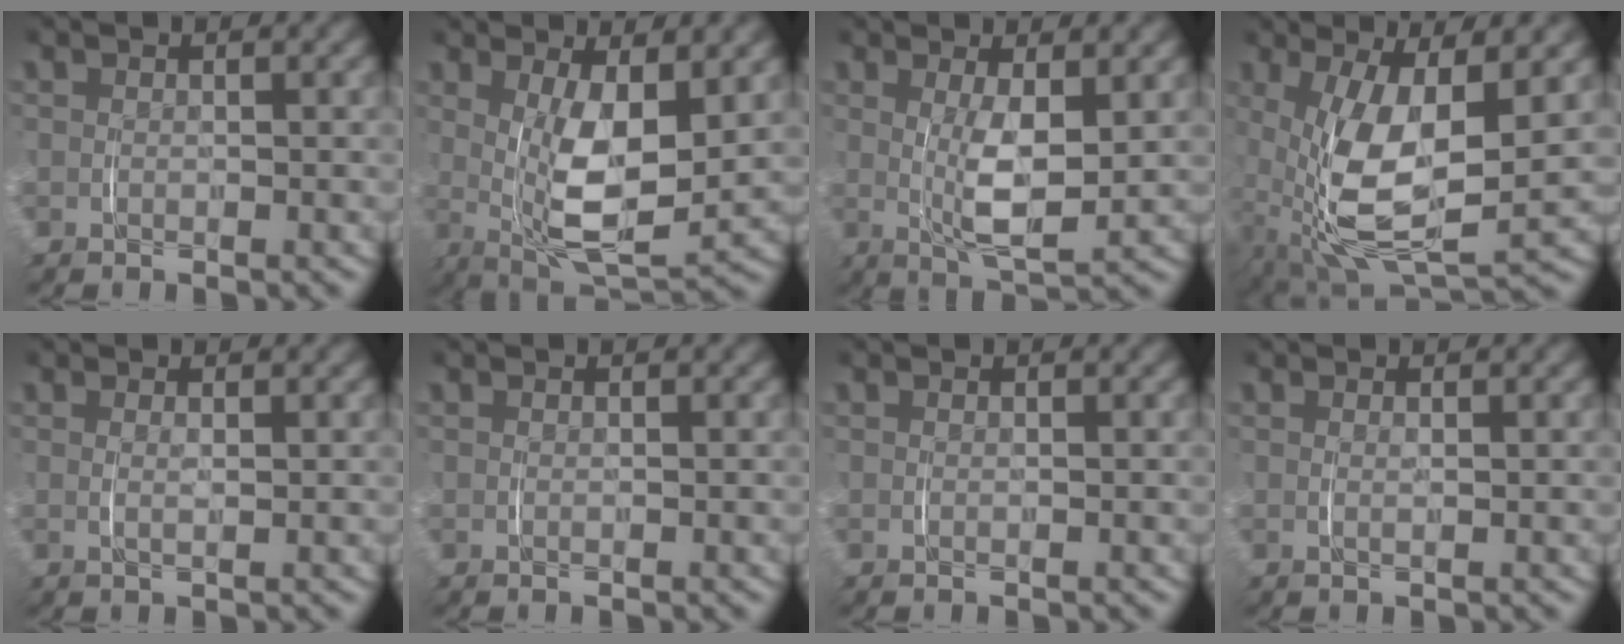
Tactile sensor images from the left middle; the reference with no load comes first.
{"total": 8.2, "force": [1.0, 3.7, 7.2], "torque": [-0.128, -0.023, 0.024]}
{"total": 4.9, "force": [0.5, 1.7, 4.5], "torque": [-0.083, -0.017, 0.014]}
{"total": 9.8, "force": [-0.9, 5.1, 8.3], "torque": [-0.192, -0.042, 0.013]}
{"total": 1.1, "force": [0.5, 0.0, 1.0], "torque": [-0.019, -0.004, 0.012]}
{"total": 0.0}
{"total": 0.0}
{"total": 0.8, "force": [0.4, -0.1, 0.7], "torque": [-0.014, -0.004, 0.010]}